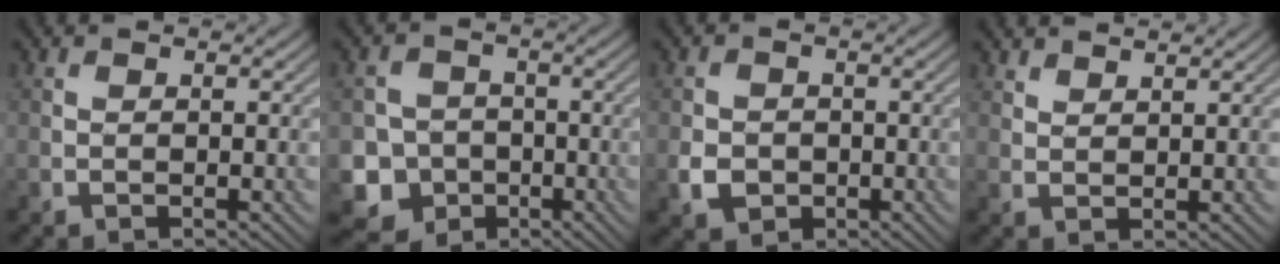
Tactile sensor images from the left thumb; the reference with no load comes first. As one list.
[{"total": 8.1, "force": [-3.1, 7.2, 2.0], "torque": [-0.054, -0.018, -0.087]}, {"total": 3.1, "force": [-0.9, 2.7, 1.2], "torque": [-0.026, -0.006, -0.017]}, {"total": 2.4, "force": [2.2, 0.5, 0.7], "torque": [-0.015, -0.006, 0.046]}]